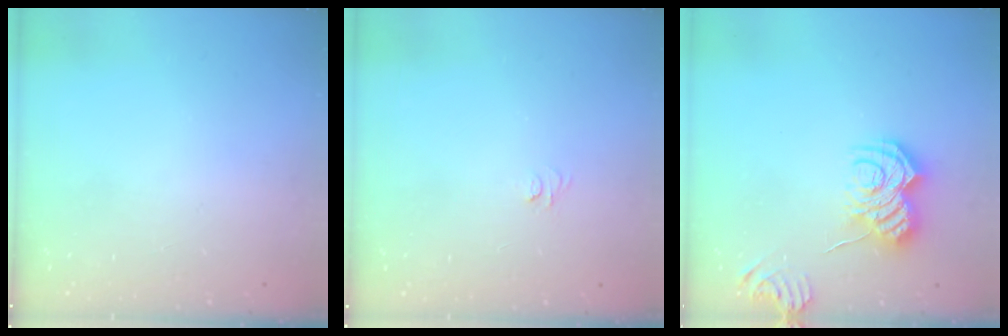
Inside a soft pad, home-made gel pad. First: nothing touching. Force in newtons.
{"total": 4.0, "press": 4.0, "slide": 0.4}
{"total": 10.1, "press": 10.1, "slide": 0.9}